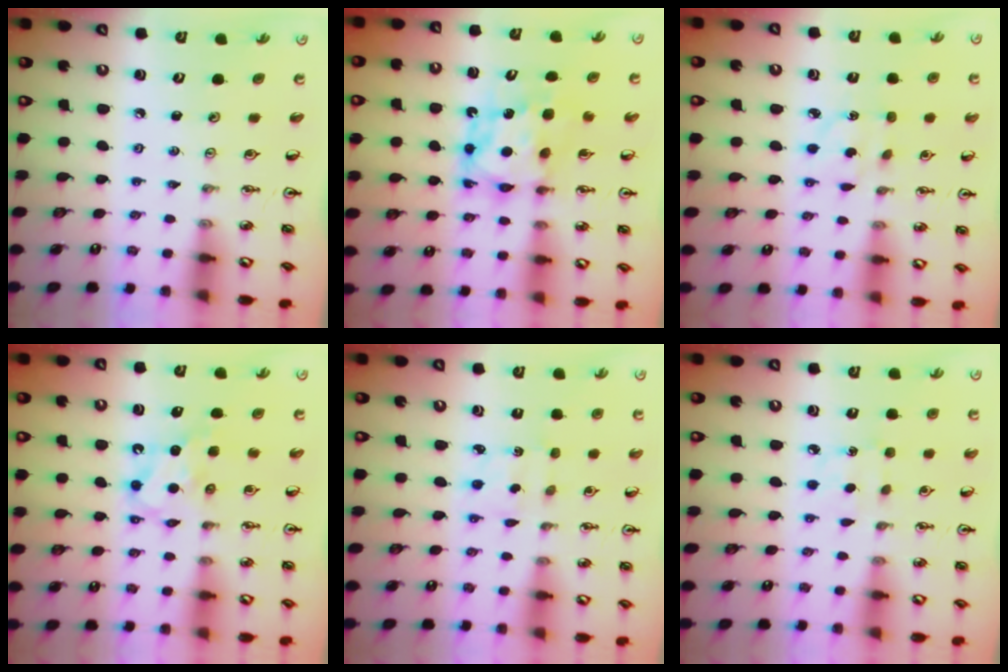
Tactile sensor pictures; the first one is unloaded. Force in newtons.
{"total": 7.4, "press": 7.4, "slide": 0.6}
{"total": 3.8, "press": 3.8, "slide": 0.7}
{"total": 6.4, "press": 6.4, "slide": 0.3}
{"total": 1.8, "press": 1.6, "slide": 0.7}
{"total": 4.3, "press": 4.3, "slide": 0.5}